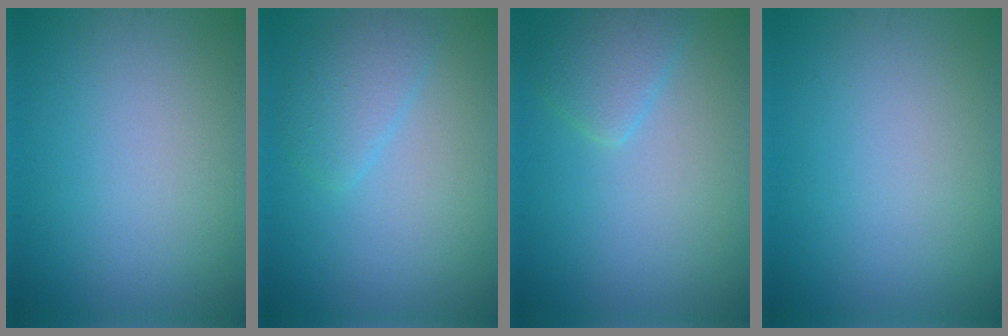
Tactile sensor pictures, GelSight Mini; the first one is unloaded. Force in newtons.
{"total": 2.5, "press": 2.5, "slide": 0.3}
{"total": 2.5, "press": 2.5, "slide": 0.2}
{"total": 0.0}